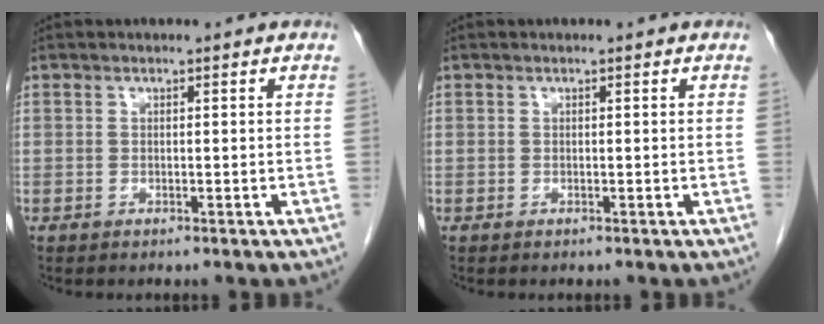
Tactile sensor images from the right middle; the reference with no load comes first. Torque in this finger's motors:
{"motor_torque": [0.00, 0.00, 0.00, 0.01]}